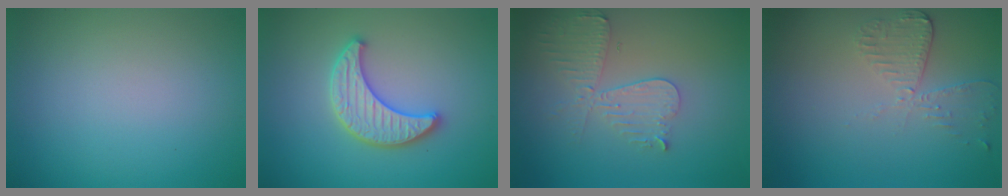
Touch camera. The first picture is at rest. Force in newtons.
{"total": 3.7, "press": 3.6, "slide": 0.8}
{"total": 3.9, "press": 3.4, "slide": 1.8}
{"total": 2.6, "press": 2.3, "slide": 1.2}